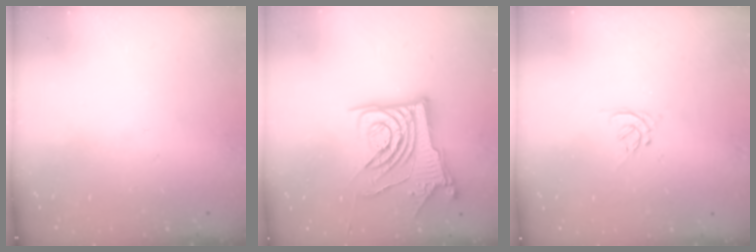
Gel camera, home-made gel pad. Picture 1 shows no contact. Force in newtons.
{"total": 14.4, "press": 14.3, "slide": 1.7}
{"total": 1.3, "press": 1.2, "slide": 0.5}